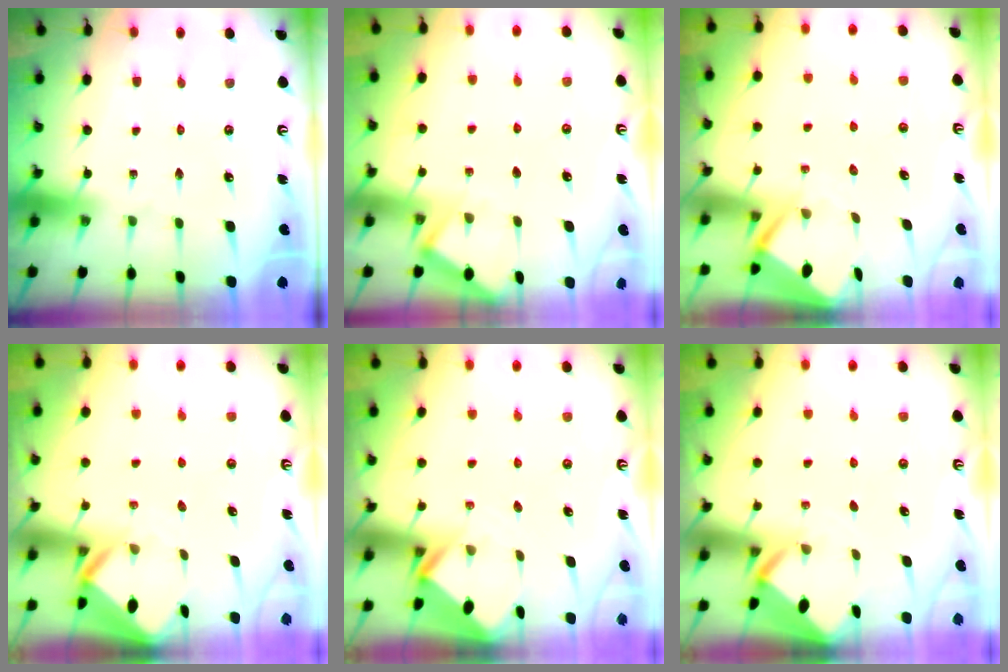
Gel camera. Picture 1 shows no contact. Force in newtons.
{"total": 2.1, "press": 2.1, "slide": 0.3}
{"total": 3.3, "press": 3.3, "slide": 0.3}
{"total": 2.9, "press": 2.9, "slide": 0.2}
{"total": 2.7, "press": 2.7, "slide": 0.2}
{"total": 2.3, "press": 2.3, "slide": 0.2}